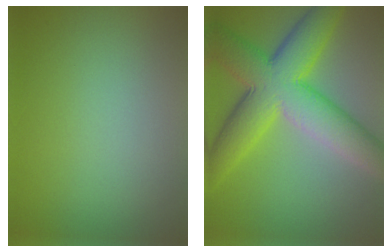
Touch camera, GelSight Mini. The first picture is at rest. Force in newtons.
{"total": 11.0, "press": 11.0, "slide": 0.4}